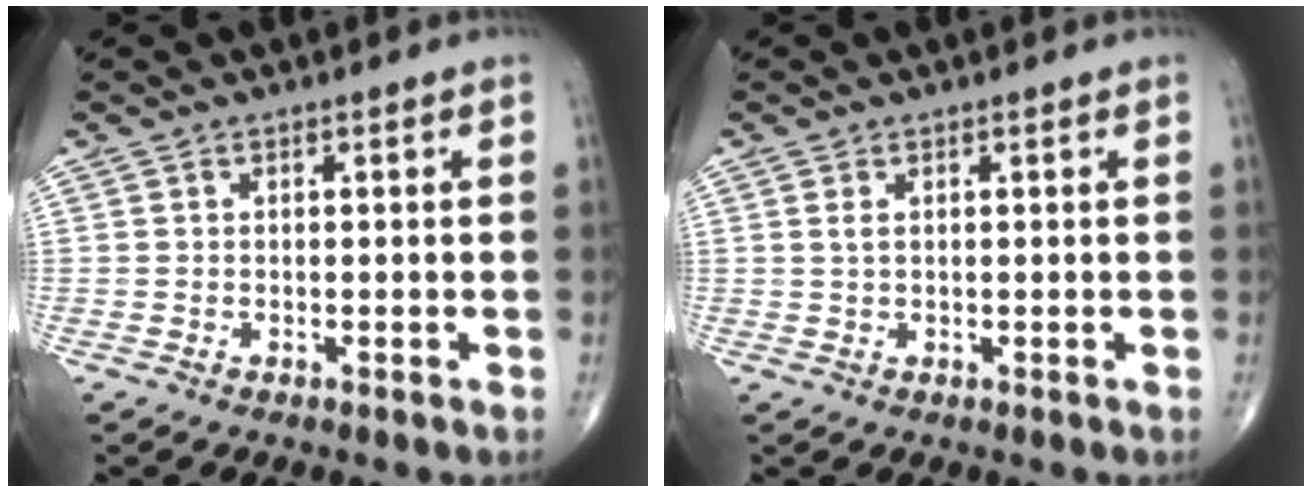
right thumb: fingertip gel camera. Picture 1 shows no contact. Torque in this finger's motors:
{"motor_torque": [-0.40, 0.36, 0.05, 0.14, 0.02]}